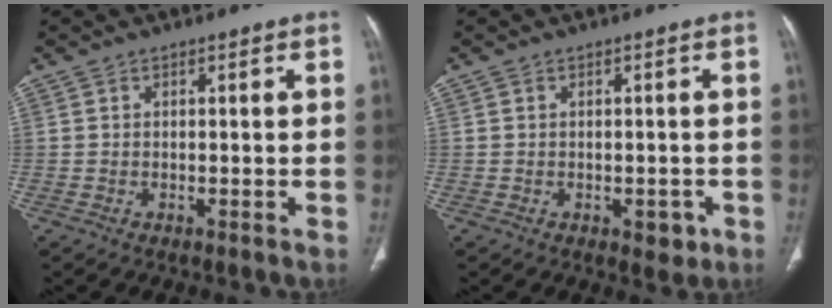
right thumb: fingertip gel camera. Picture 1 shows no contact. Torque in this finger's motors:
{"motor_torque": [0.50, -0.13, 0.25, -0.69, 0.05]}